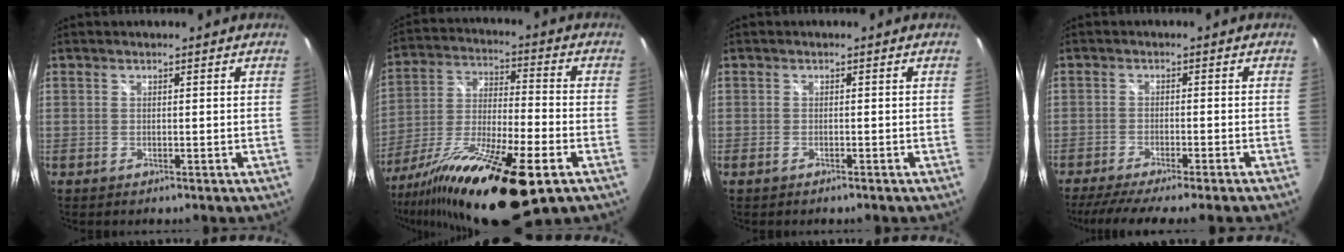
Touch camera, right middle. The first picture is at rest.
{"total": 22.2, "force": [-12.5, 4.5, 17.8], "torque": [-0.328, -0.051, -0.219]}
{"total": 1.2, "force": [-1.0, 0.3, 0.7], "torque": [-0.015, -0.002, -0.019]}
{"total": 9.4, "force": [-8.0, -0.7, 4.9], "torque": [-0.101, -0.026, -0.122]}